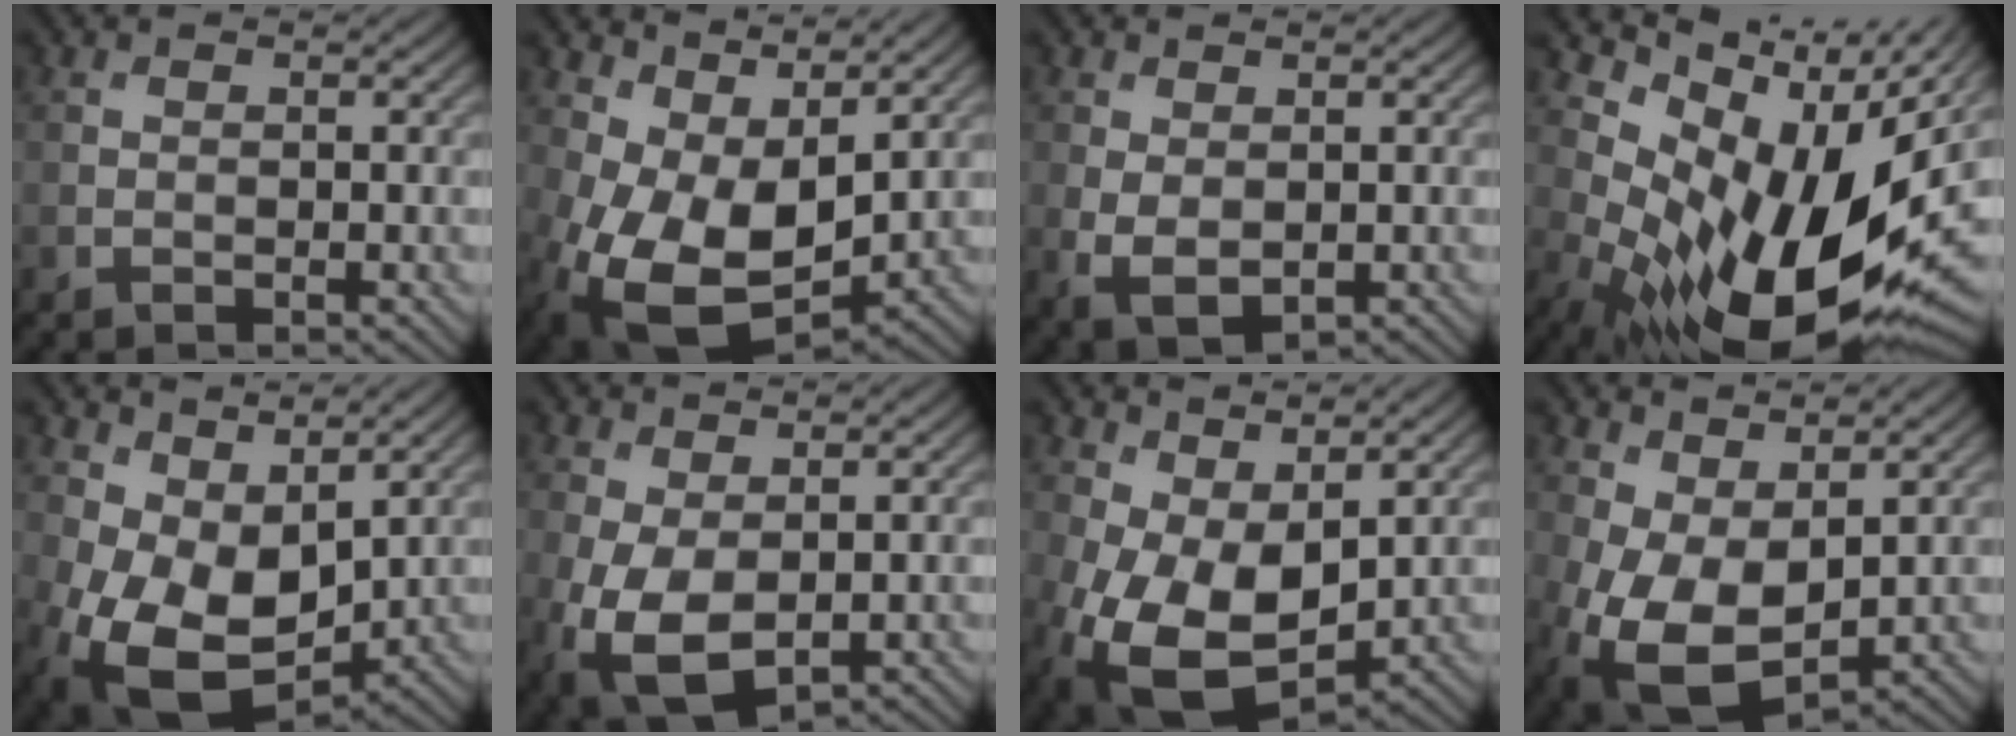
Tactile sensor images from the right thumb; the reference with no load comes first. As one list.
[{"total": 11.1, "force": [0.0, 6.6, 9.0], "torque": [-0.203, -0.018, 0.005]}, {"total": 3.9, "force": [-0.3, 2.4, 3.0], "torque": [-0.075, -0.011, -0.001]}, {"total": 17.4, "force": [-0.1, 10.0, 14.2], "torque": [-0.239, -0.038, 0.014]}, {"total": 10.3, "force": [0.1, 6.6, 8.0], "torque": [-0.181, -0.024, 0.004]}, {"total": 7.8, "force": [-1.8, 4.5, 6.0], "torque": [-0.160, -0.024, -0.030]}, {"total": 10.6, "force": [-1.1, 6.1, 8.5], "torque": [-0.200, -0.015, -0.017]}, {"total": 9.4, "force": [-0.5, 5.4, 7.7], "torque": [-0.189, -0.011, -0.010]}]